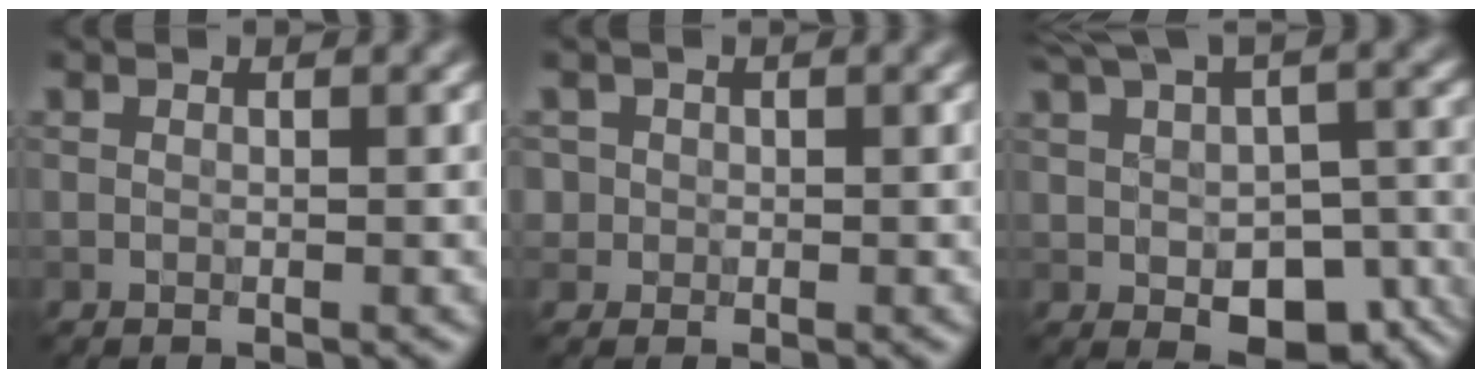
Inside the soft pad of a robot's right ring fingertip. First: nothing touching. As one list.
[{"total": 1.9, "force": [0.4, 1.8, 0.5], "torque": [0.000, 0.004, 0.010]}, {"total": 11.3, "force": [-1.1, 6.9, 8.8], "torque": [-0.138, -0.021, 0.026]}]